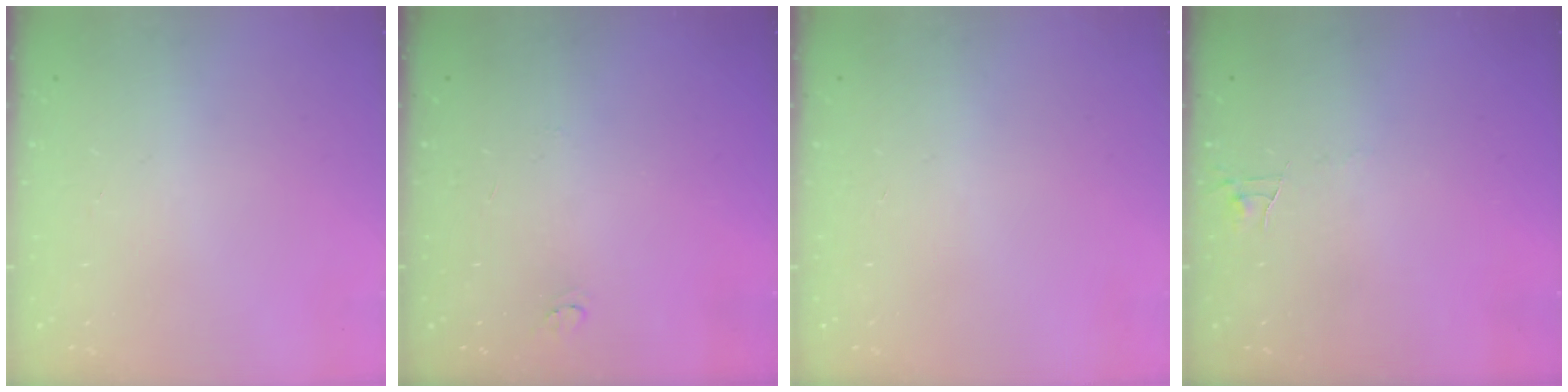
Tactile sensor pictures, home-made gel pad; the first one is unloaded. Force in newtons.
{"total": 3.5, "press": 3.5, "slide": 0.4}
{"total": 0.0}
{"total": 3.5, "press": 3.5, "slide": 0.3}